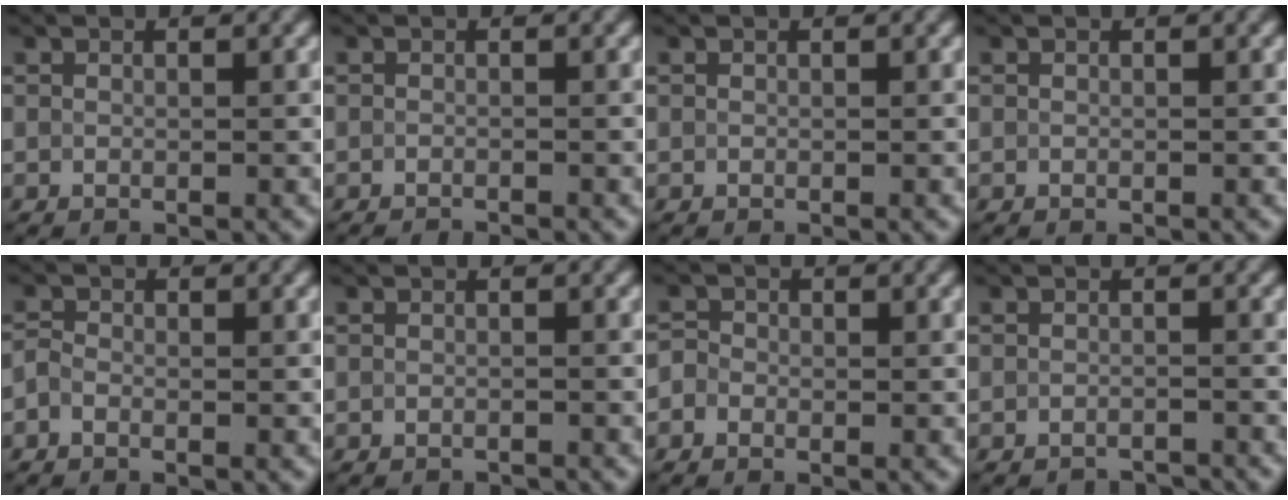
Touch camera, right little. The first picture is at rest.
{"total": 1.1, "force": [-1.0, 0.2, 0.5], "torque": [0.007, -0.005, -0.016]}
{"total": 0.0}
{"total": 0.0}
{"total": 0.8, "force": [-0.7, 0.4, 0.3], "torque": [-0.009, -0.001, -0.015]}
{"total": 1.4, "force": [-1.3, 0.0, 0.3], "torque": [0.006, -0.008, -0.020]}
{"total": 1.4, "force": [-0.6, 1.2, 0.4], "torque": [0.003, 0.005, -0.013]}
{"total": 2.7, "force": [-2.6, 0.2, 0.3], "torque": [0.006, -0.007, -0.036]}